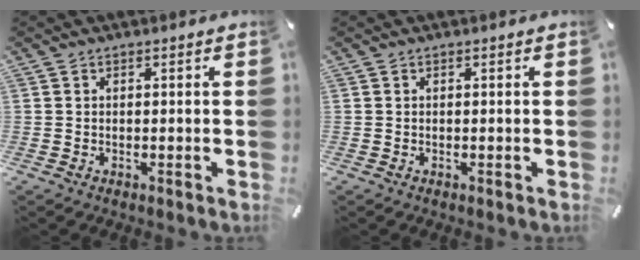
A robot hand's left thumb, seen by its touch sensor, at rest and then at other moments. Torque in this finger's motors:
{"motor_torque": [-0.24, -0.23, -0.05, 0.26, 0.00]}